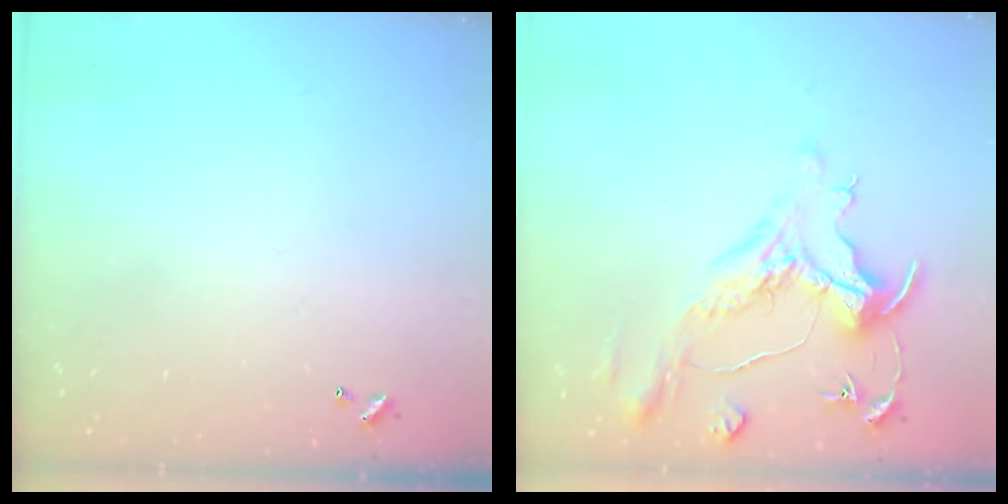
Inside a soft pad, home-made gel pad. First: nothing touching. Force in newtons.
{"total": 1.5, "press": 0.8, "slide": 1.2}